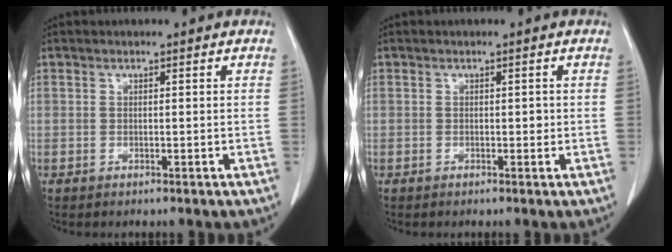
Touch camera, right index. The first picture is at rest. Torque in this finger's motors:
{"motor_torque": [0.17, -0.12, 0.00, 0.02]}